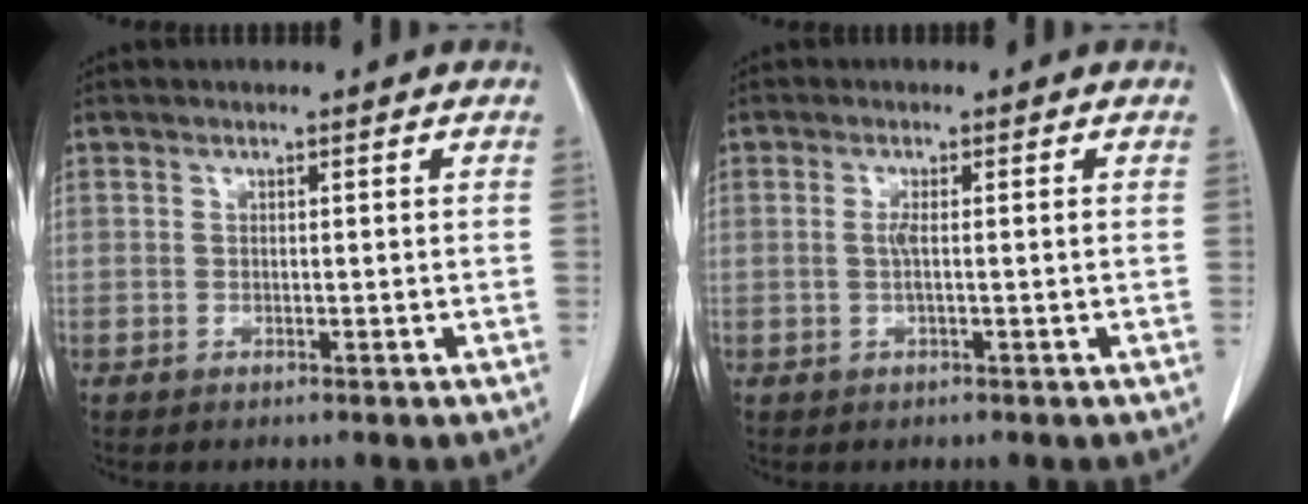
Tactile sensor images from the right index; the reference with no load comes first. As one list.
[{"total": 1.6, "force": [-0.1, -0.1, 1.6], "torque": [-0.034, 0.001, -0.002]}]